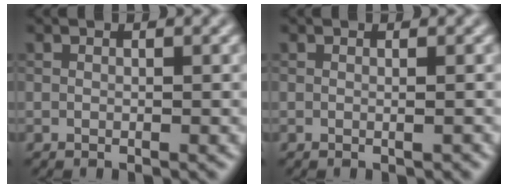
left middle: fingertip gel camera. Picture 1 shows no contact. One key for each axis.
{"total": 0.8, "fx": 0.0, "fy": 0.3, "fz": 0.7, "tx": -0.004, "ty": 0.001, "tz": -0.003}